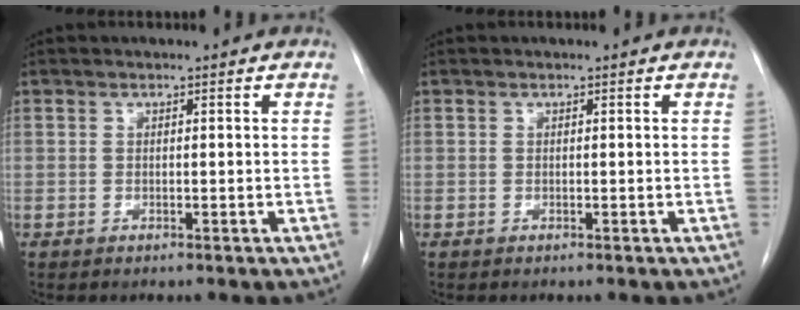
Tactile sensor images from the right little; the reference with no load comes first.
{"total": 0.0}